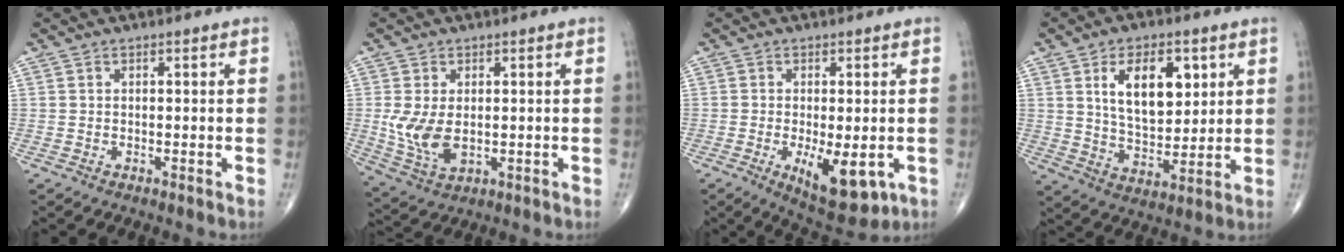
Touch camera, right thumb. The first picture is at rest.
{"total": 8.1, "force": [0.0, 4.7, 6.5], "torque": [-0.134, -0.011, 0.011]}
{"total": 10.2, "force": [-2.9, 4.2, 8.8], "torque": [-0.124, -0.016, -0.033]}
{"total": 13.4, "force": [4.6, 7.4, 10.2], "torque": [-0.133, -0.024, 0.089]}